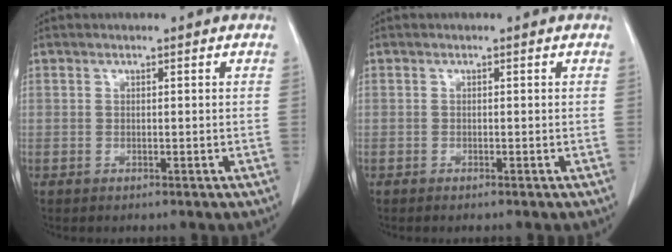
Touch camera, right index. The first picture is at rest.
{"total": 0.5, "force": [-0.4, 0.0, 0.2], "torque": [-0.010, -0.002, -0.007]}